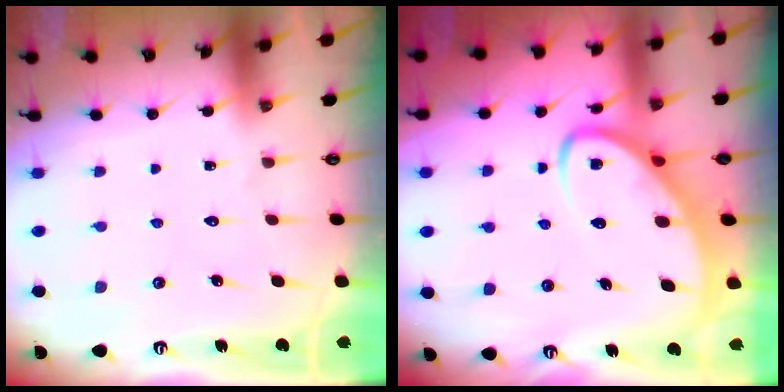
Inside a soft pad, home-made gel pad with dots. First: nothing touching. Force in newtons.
{"total": 5.8, "press": 5.7, "slide": 0.7}